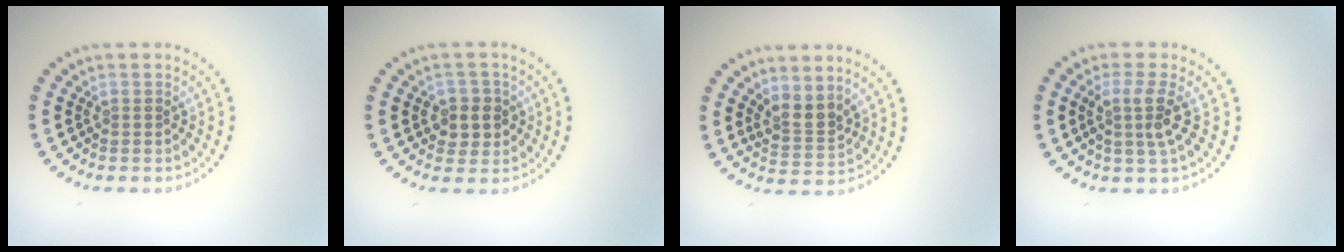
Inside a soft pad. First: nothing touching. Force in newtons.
{"total": 2.8, "press": 2.6, "slide": 0.9}
{"total": 2.5, "press": 2.1, "slide": 1.4}
{"total": 2.6, "press": 2.0, "slide": 1.7}